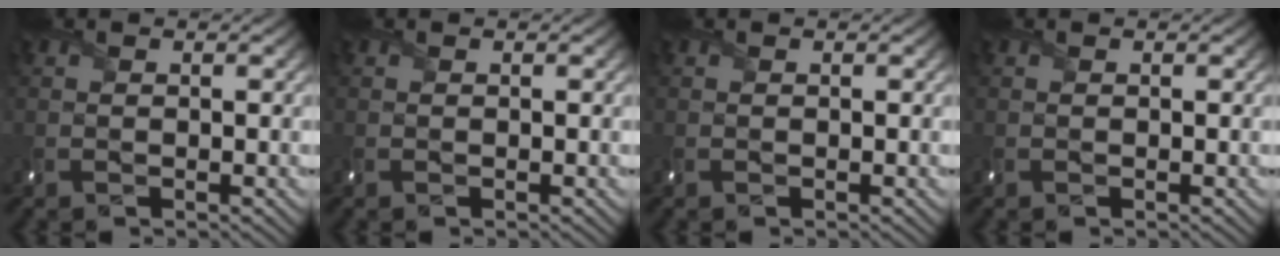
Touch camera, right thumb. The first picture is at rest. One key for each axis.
{"total": 0.0}
{"total": 0.0}
{"total": 0.0}